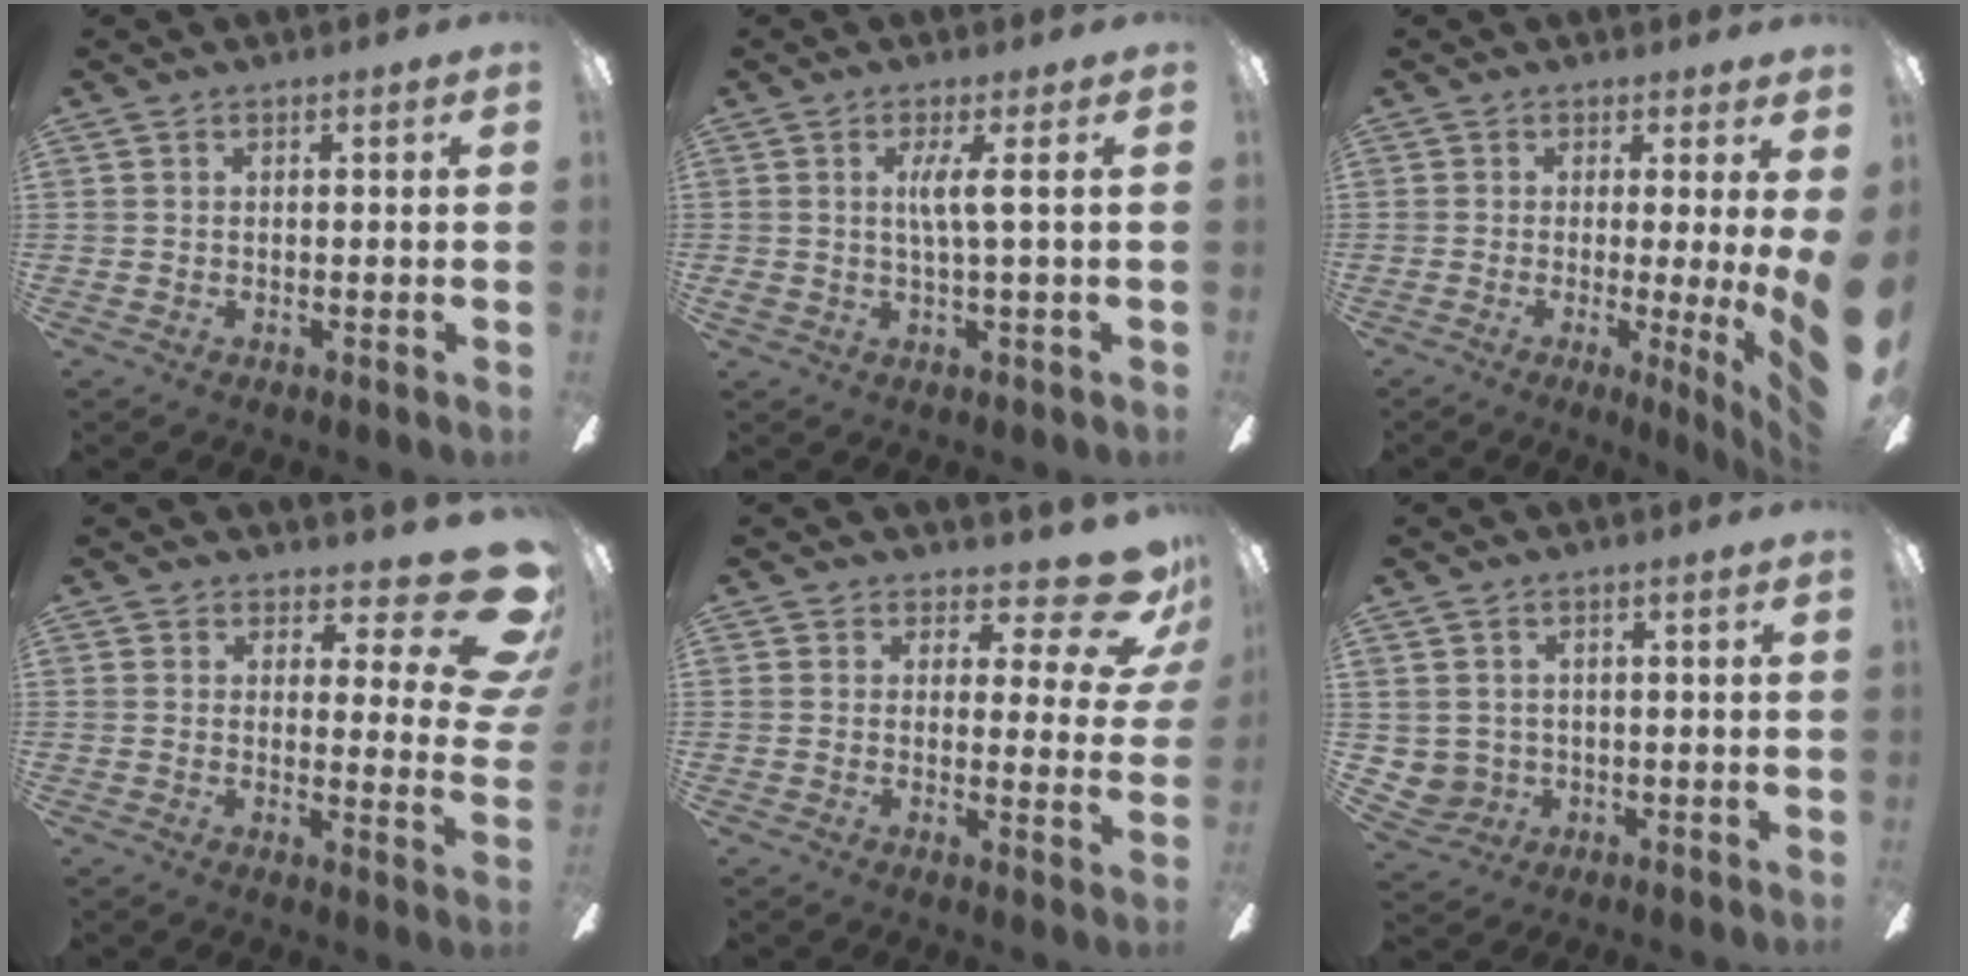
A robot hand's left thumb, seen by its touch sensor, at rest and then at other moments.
{"total": 5.1, "force": [1.2, 0.1, 5.0], "torque": [-0.101, -0.004, 0.016]}
{"total": 7.0, "force": [0.2, -0.3, 7.0], "torque": [-0.098, -0.032, 0.006]}
{"total": 13.7, "force": [7.6, 5.1, 10.1], "torque": [-0.124, -0.056, 0.134]}
{"total": 11.0, "force": [7.3, 4.0, 7.2], "torque": [-0.089, -0.058, 0.127]}
{"total": 3.7, "force": [1.1, 3.5, 0.5], "torque": [-0.029, 0.002, 0.021]}